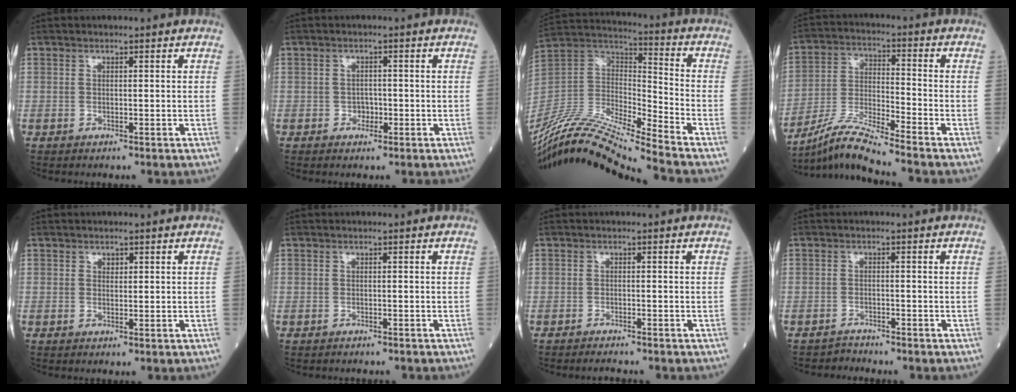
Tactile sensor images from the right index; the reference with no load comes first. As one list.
[{"total": 1.6, "force": [-0.6, 1.2, 0.8], "torque": [-0.007, 0.006, -0.008]}, {"total": 18.5, "force": [-16.7, -1.0, 7.9], "torque": [-0.159, 0.017, -0.315]}, {"total": 9.4, "force": [-8.5, -1.7, 3.6], "torque": [-0.078, -0.014, -0.163]}, {"total": 0.7, "force": [0.4, 0.5, 0.3], "torque": [-0.002, -0.002, 0.005]}, {"total": 1.8, "force": [-1.8, 0.3, 0.3], "torque": [-0.006, -0.003, -0.023]}, {"total": 1.9, "force": [-1.8, 0.1, 0.4], "torque": [-0.009, -0.006, -0.028]}, {"total": 1.7, "force": [-1.5, 0.0, -0.9], "torque": [0.022, -0.008, -0.028]}]